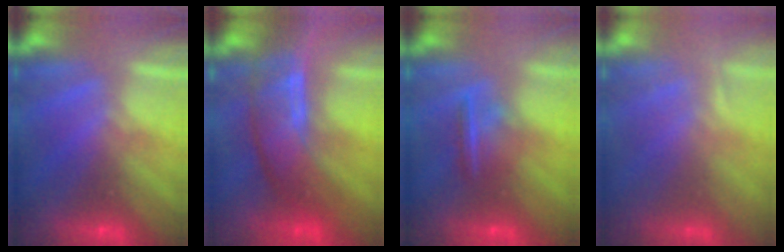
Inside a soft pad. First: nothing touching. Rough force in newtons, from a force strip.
{"total": 7.7}
{"total": 7.2}
{"total": 2.2}